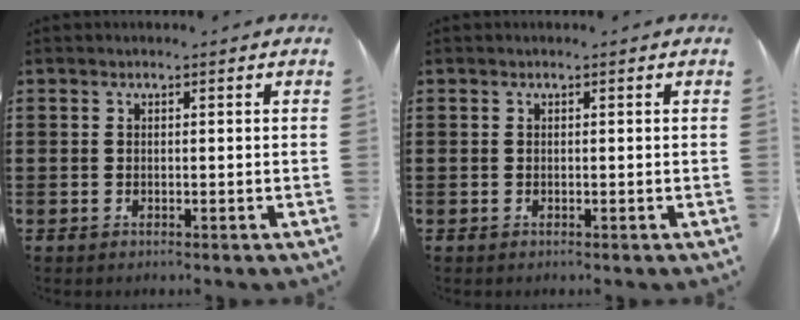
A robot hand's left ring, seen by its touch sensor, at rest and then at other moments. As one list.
[{"total": 0.0}]